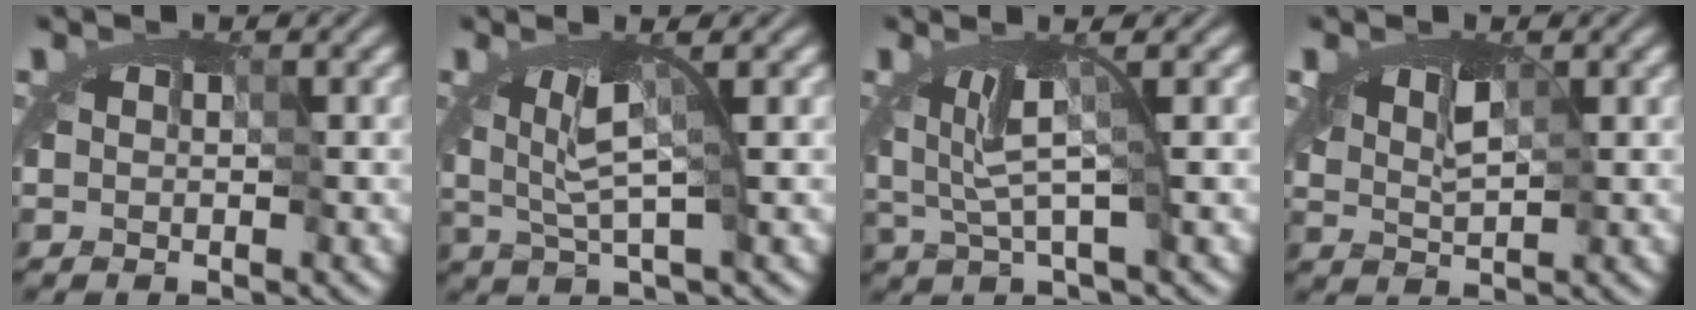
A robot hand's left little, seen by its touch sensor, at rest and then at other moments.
{"total": 2.4, "force": [-0.4, 0.3, 2.4], "torque": [-0.050, -0.013, -0.004]}
{"total": 2.4, "force": [-0.6, -0.2, 2.3], "torque": [-0.049, -0.013, -0.007]}
{"total": 2.1, "force": [0.9, 1.0, 1.6], "torque": [-0.023, 0.006, 0.011]}